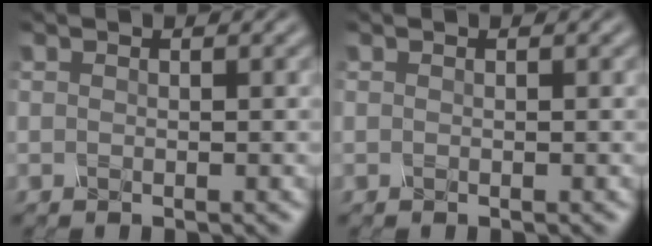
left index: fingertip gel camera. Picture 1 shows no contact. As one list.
[{"total": 0.0}]